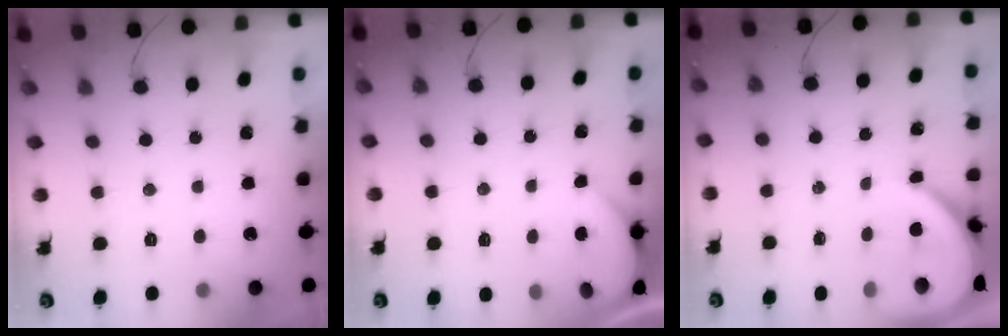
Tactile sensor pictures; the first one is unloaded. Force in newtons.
{"total": 2.7, "press": 2.7, "slide": 0.3}
{"total": 6.3, "press": 6.3, "slide": 0.7}